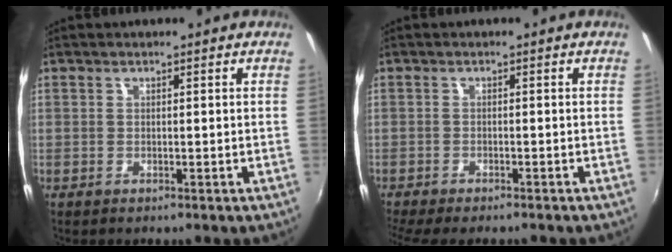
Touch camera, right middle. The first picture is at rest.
{"total": 6.0, "force": [-5.2, 0.8, 2.8], "torque": [-0.066, -0.025, -0.086]}